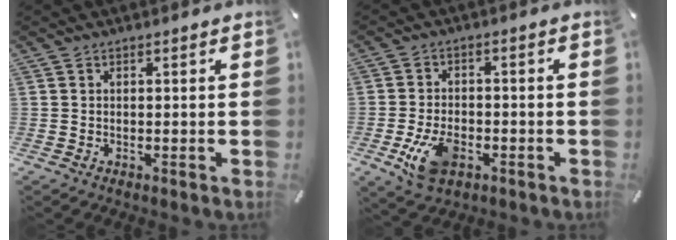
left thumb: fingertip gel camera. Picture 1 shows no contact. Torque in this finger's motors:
{"motor_torque": [0.00, 1.98, 0.38, -0.19, 0.05]}